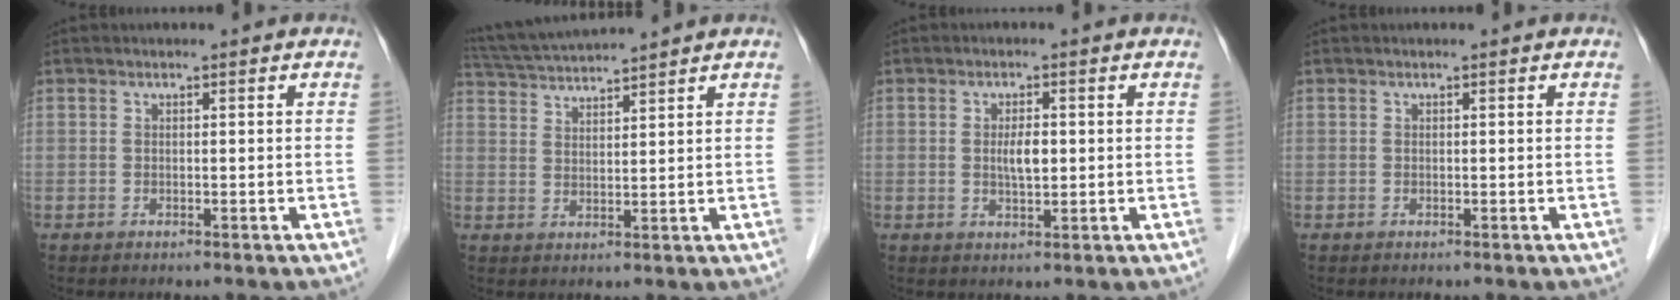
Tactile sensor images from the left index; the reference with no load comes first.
{"total": 8.6, "force": [8.1, -1.0, 2.7], "torque": [-0.056, 0.025, 0.142]}
{"total": 2.9, "force": [0.2, 0.9, 2.7], "torque": [-0.051, -0.001, 0.005]}
{"total": 0.0}